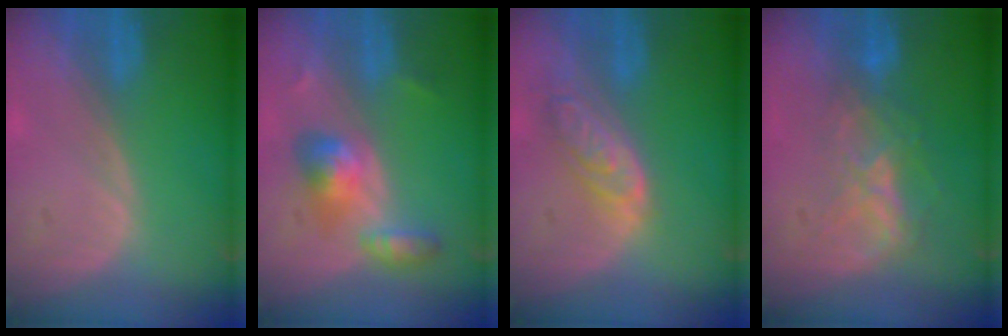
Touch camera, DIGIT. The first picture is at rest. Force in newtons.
{"total": 5.7, "press": 5.7, "slide": 0.6}
{"total": 6.3, "press": 5.6, "slide": 2.8}
{"total": 6.6, "press": 5.9, "slide": 2.9}